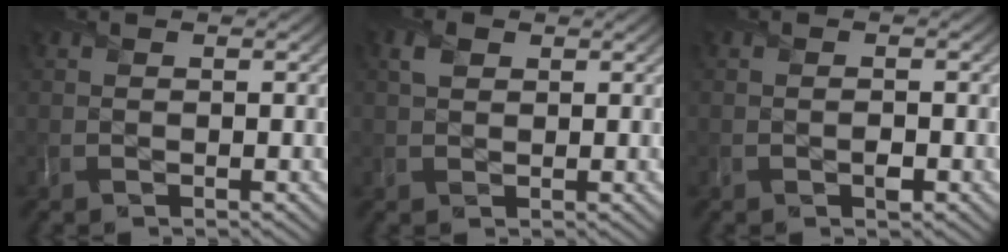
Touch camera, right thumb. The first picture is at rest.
{"total": 1.7, "force": [0.8, 1.2, 0.8], "torque": [-0.024, 0.004, 0.015]}
{"total": 0.8, "force": [-0.5, 0.4, 0.5], "torque": [-0.009, -0.003, -0.008]}